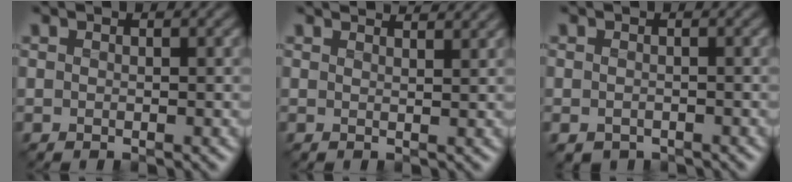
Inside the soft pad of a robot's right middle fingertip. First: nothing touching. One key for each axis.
{"total": 3.1, "fx": 2.8, "fy": 0.6, "fz": 1.2, "tx": -0.007, "ty": 0.010, "tz": 0.017}
{"total": 1.1, "fx": -0.9, "fy": 0.6, "fz": 0.3, "tx": -0.007, "ty": -0.010, "tz": -0.018}